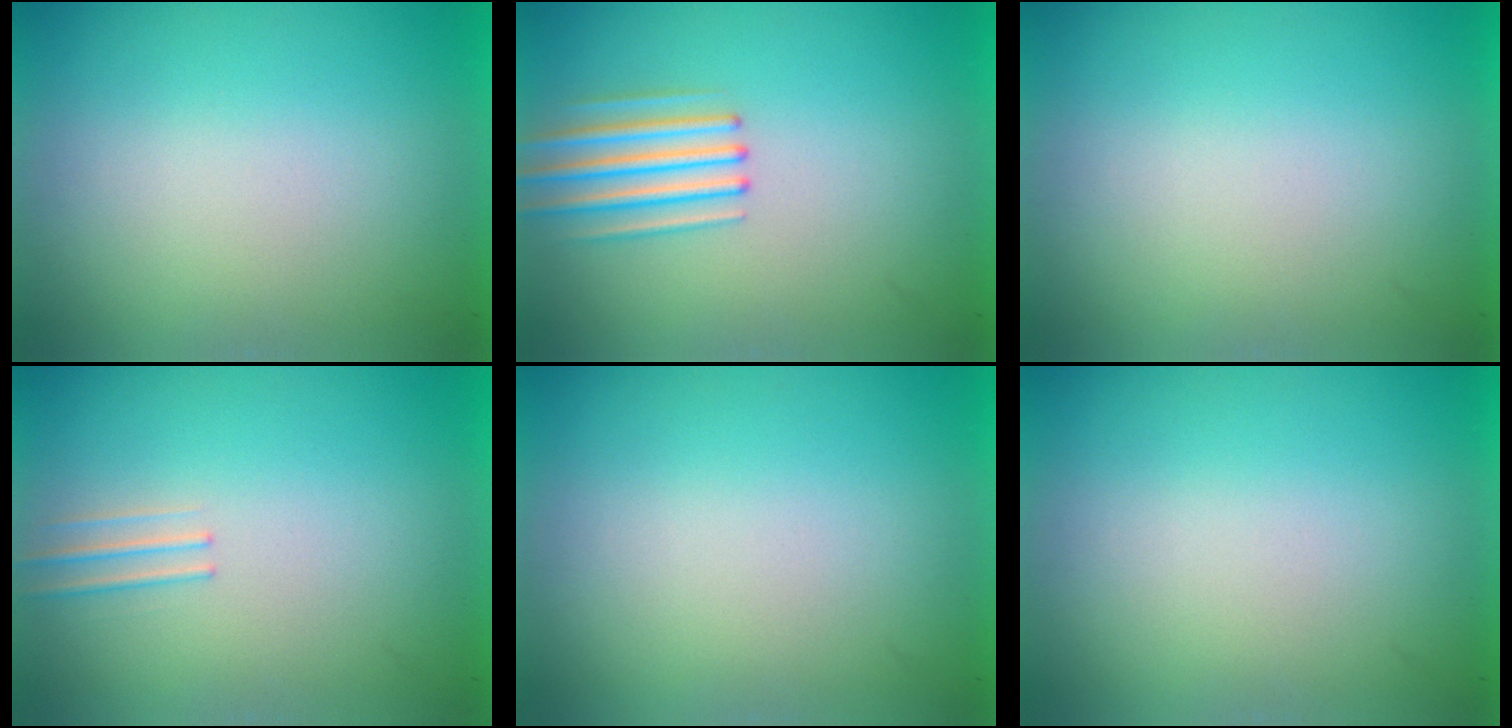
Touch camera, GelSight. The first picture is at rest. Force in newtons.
{"total": 2.6}
{"total": 0.0}
{"total": 1.1}
{"total": 0.0}
{"total": 1.5}